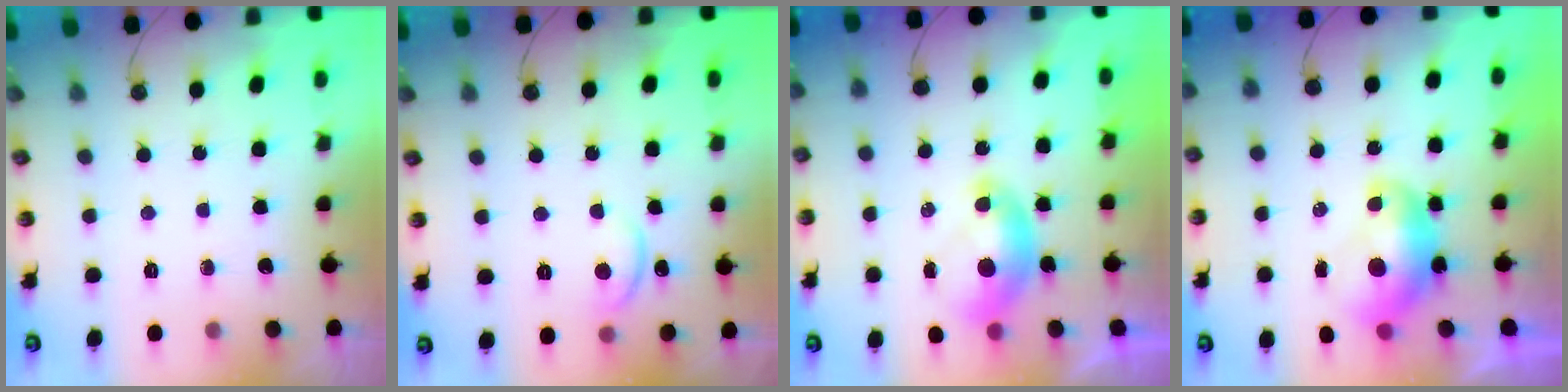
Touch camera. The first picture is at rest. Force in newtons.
{"total": 2.1, "press": 2.0, "slide": 0.5}
{"total": 1.2, "press": 1.1, "slide": 0.6}
{"total": 1.3, "press": 1.2, "slide": 0.4}